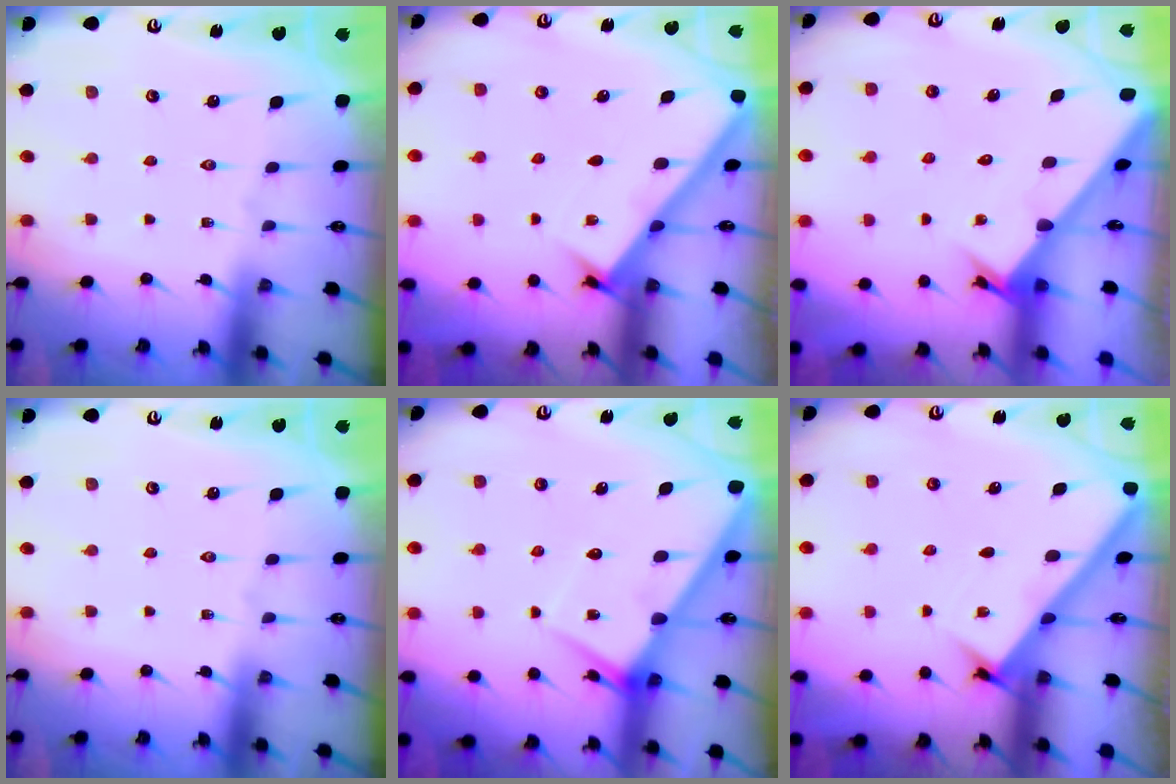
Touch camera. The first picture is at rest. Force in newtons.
{"total": 2.8, "press": 2.7, "slide": 0.3}
{"total": 2.7, "press": 2.7, "slide": 0.3}
{"total": 0.0}
{"total": 5.7, "press": 5.7, "slide": 0.4}
{"total": 2.7, "press": 2.6, "slide": 0.4}